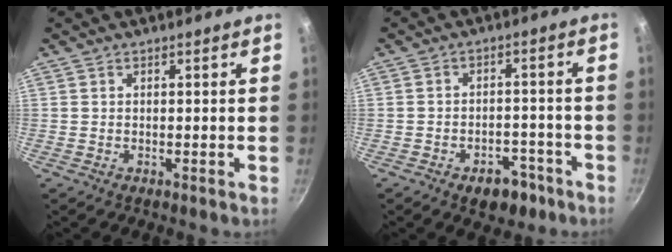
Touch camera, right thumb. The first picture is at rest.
{"total": 7.2, "force": [-4.2, 4.5, 3.7], "torque": [-0.021, 0.035, -0.047]}